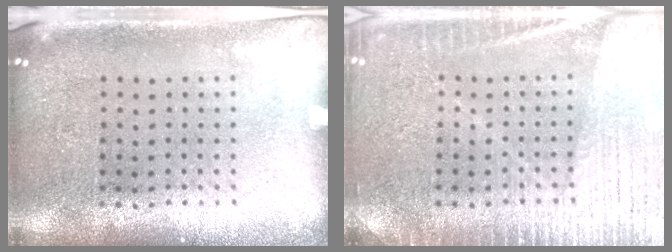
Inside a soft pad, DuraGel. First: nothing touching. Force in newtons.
{"total": 4.9, "press": 4.9, "slide": 0.7}